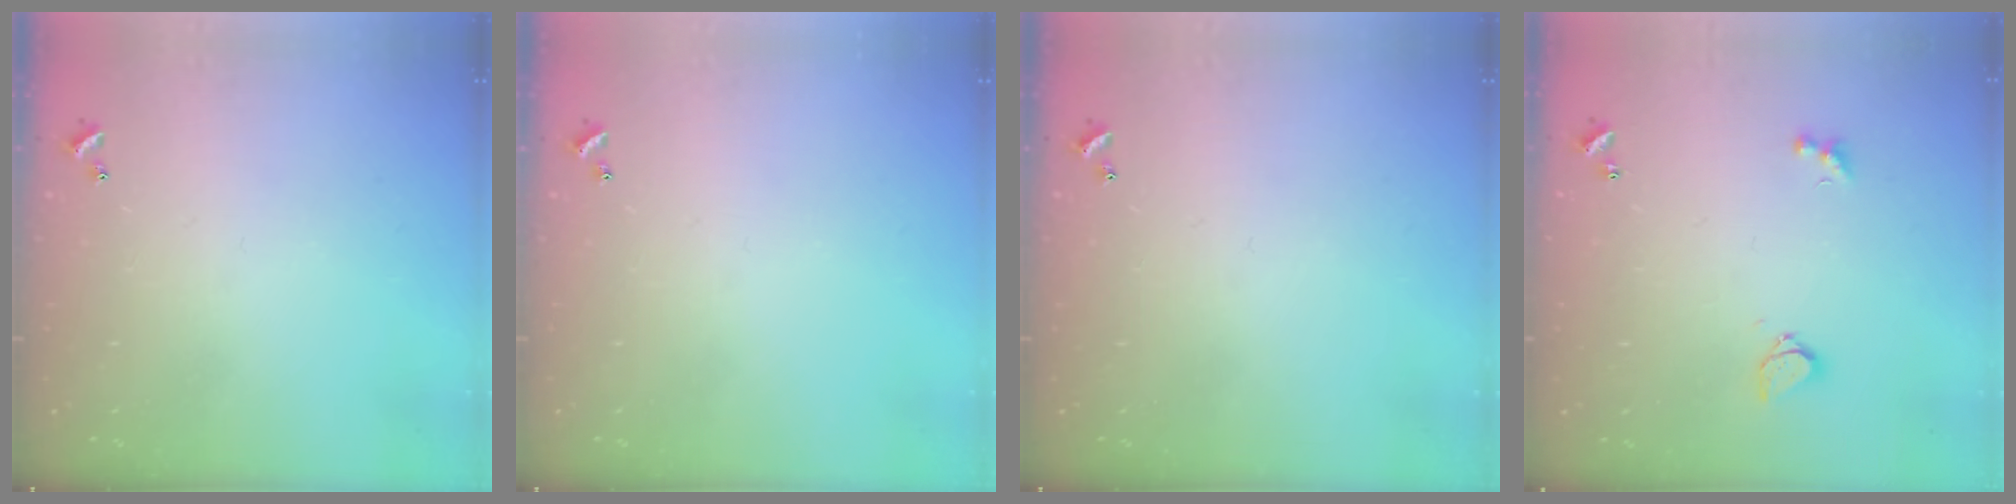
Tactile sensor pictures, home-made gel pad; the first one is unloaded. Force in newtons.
{"total": 0.0}
{"total": 0.0}
{"total": 4.3, "press": 4.2, "slide": 0.8}